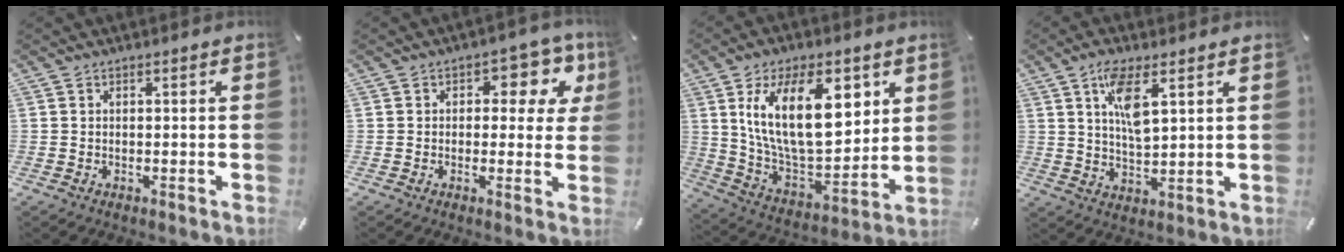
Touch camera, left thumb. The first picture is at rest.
{"total": 8.3, "force": [3.1, 5.2, 5.6], "torque": [-0.056, -0.014, 0.046]}
{"total": 22.5, "force": [9.1, 11.5, 17.1], "torque": [-0.323, -0.037, 0.148]}
{"total": 8.7, "force": [4.2, 3.2, 6.9], "torque": [-0.129, -0.009, 0.073]}